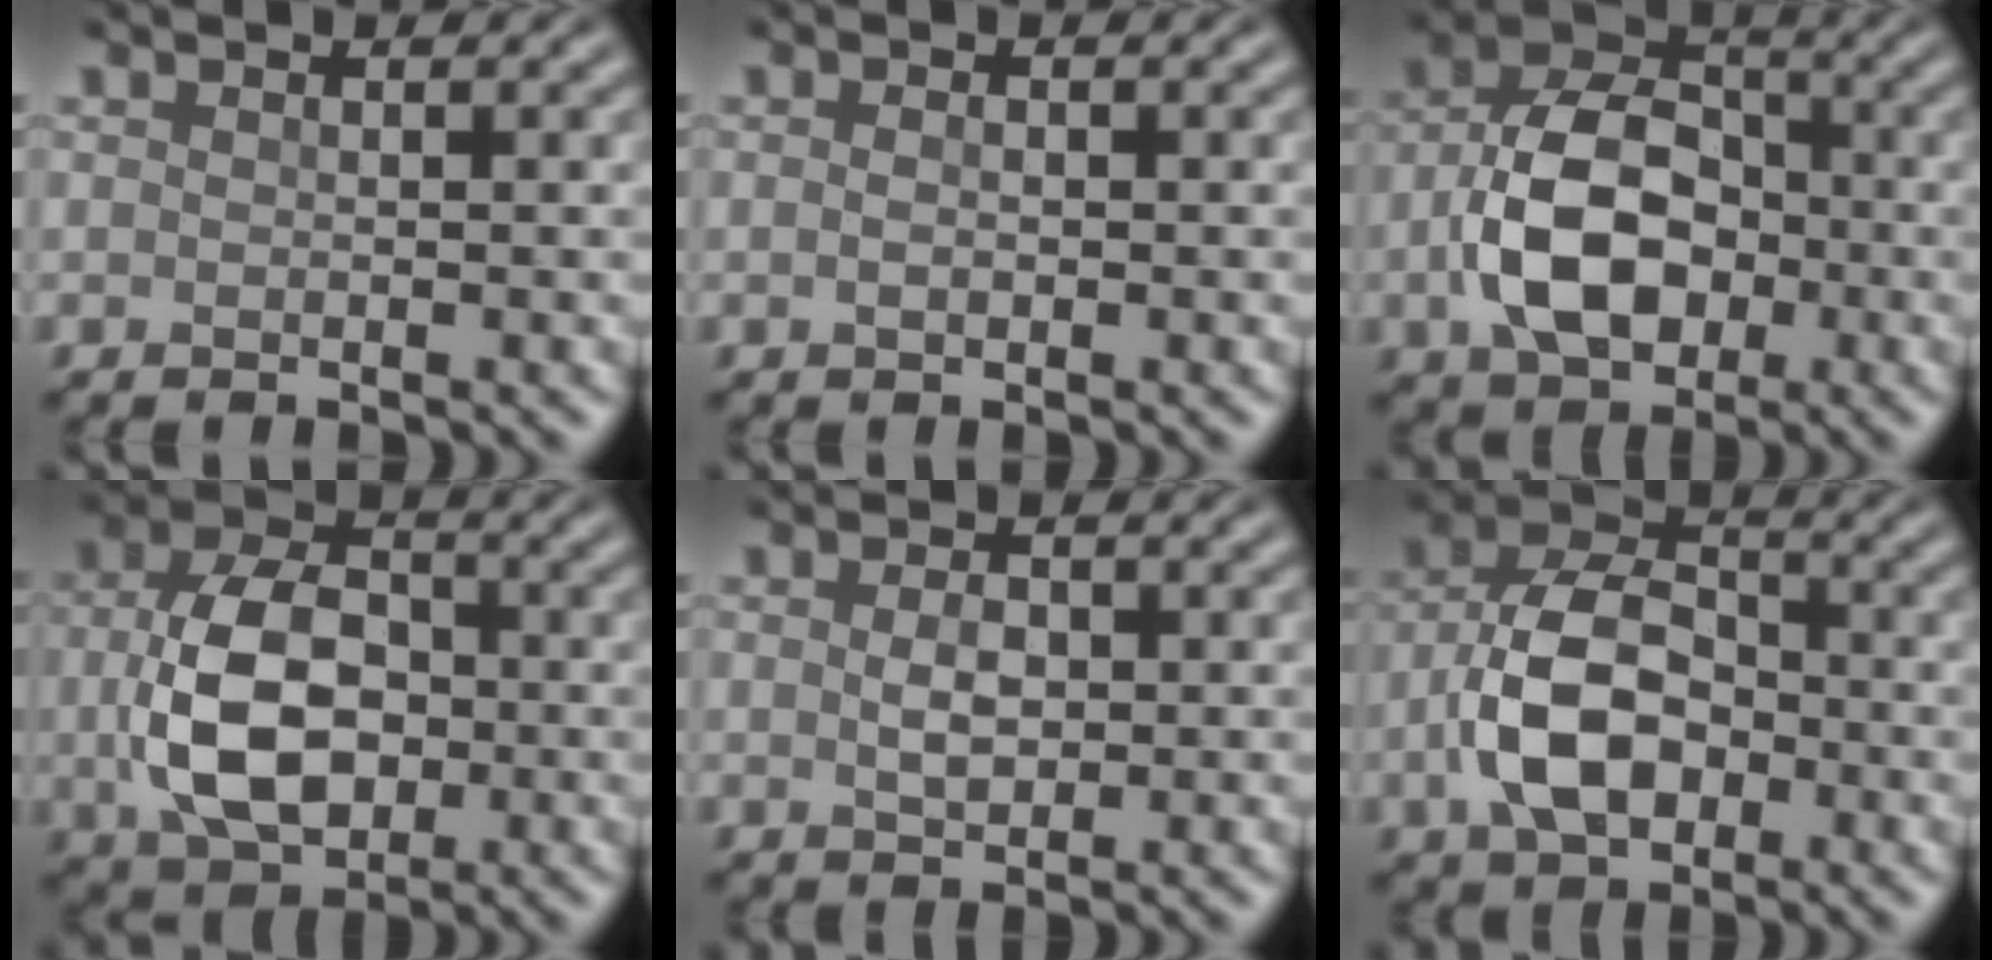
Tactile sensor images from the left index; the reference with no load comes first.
{"total": 0.8, "force": [-0.1, 0.5, 0.6], "torque": [-0.016, 0.000, -0.002]}
{"total": 8.6, "force": [-1.8, 5.8, 6.1], "torque": [-0.120, 0.008, -0.037]}
{"total": 8.6, "force": [-0.6, 5.7, 6.4], "torque": [-0.139, -0.004, -0.009]}
{"total": 2.2, "force": [0.1, 1.4, 1.7], "torque": [-0.036, 0.001, 0.004]}
{"total": 7.6, "force": [-1.9, 4.8, 5.6], "torque": [-0.112, 0.010, -0.041]}